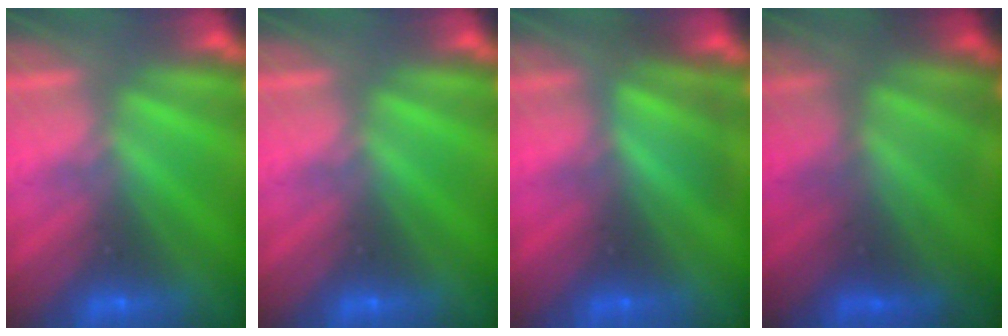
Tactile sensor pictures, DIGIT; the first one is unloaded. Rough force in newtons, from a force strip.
{"total": 0.0}
{"total": 3.0}
{"total": 5.0}